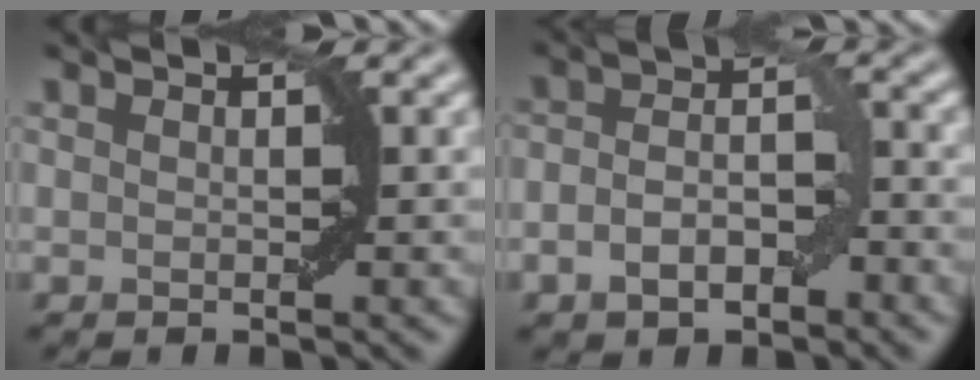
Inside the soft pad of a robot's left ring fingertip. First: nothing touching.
{"total": 4.4, "force": [-1.9, 2.3, 3.2], "torque": [-0.053, 0.004, -0.037]}